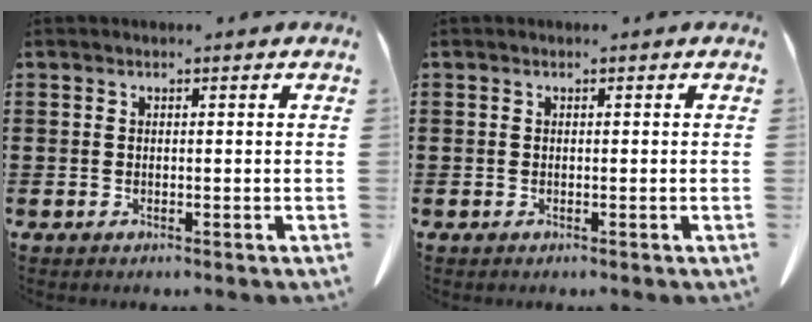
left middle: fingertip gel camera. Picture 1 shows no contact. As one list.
[{"total": 0.0}]